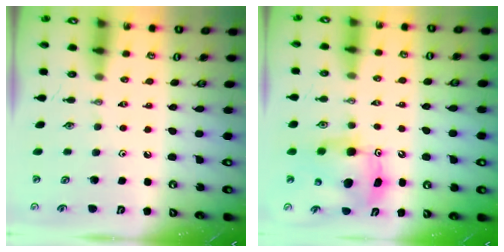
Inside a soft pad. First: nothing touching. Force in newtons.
{"total": 9.4, "press": 9.4, "slide": 0.8}